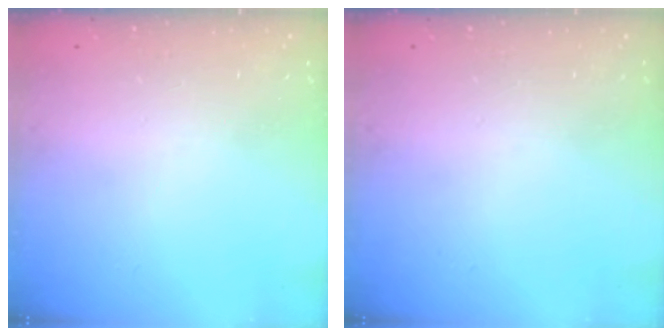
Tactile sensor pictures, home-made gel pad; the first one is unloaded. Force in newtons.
{"total": 0.0}